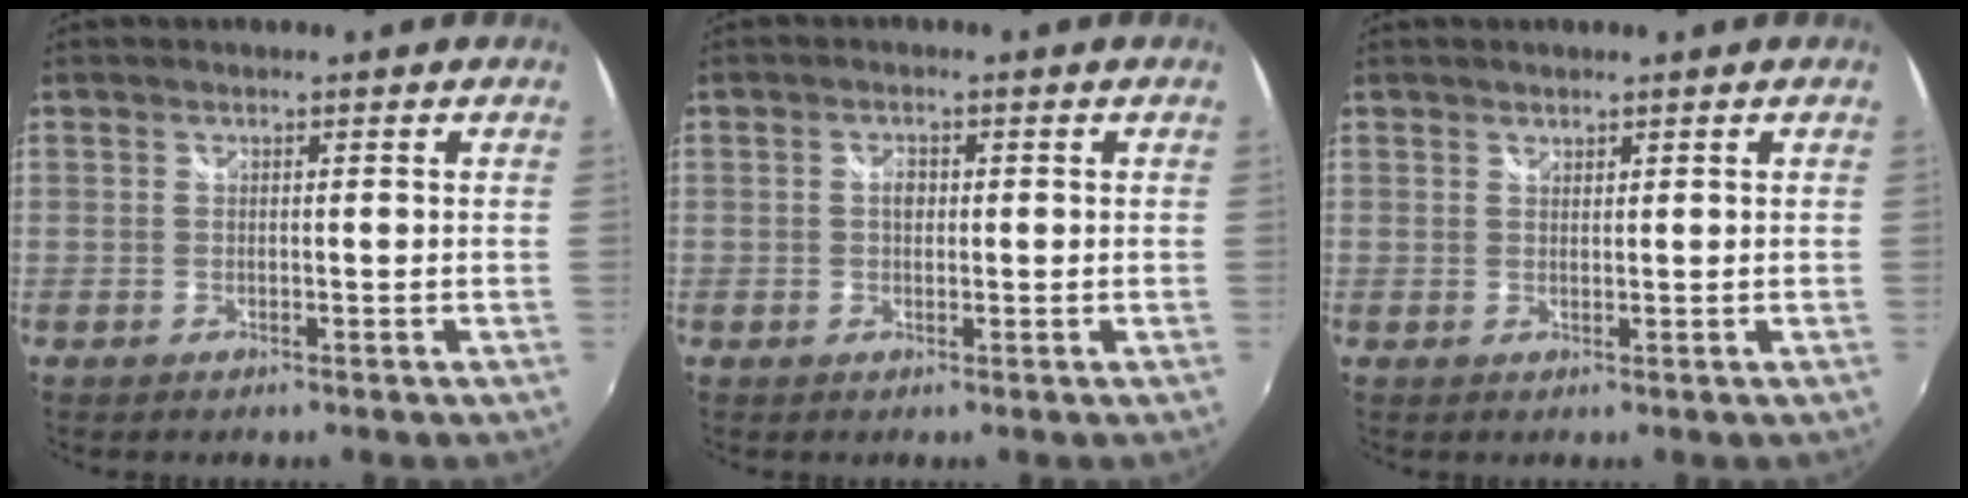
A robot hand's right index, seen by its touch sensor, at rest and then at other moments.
{"total": 1.7, "force": [0.1, 1.3, 1.1], "torque": [-0.019, 0.004, 0.000]}
{"total": 0.9, "force": [0.8, 0.3, 0.0], "torque": [0.002, 0.001, 0.015]}